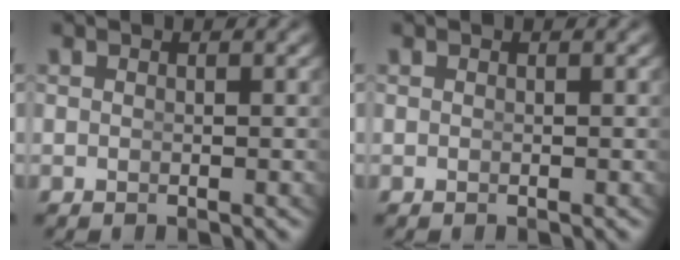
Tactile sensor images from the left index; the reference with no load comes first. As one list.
[{"total": 0.0}]